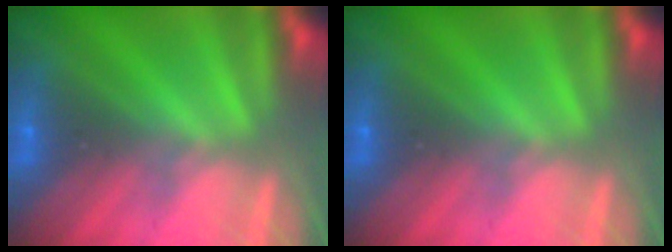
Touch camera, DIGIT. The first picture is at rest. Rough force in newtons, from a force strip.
{"total": 0.0}